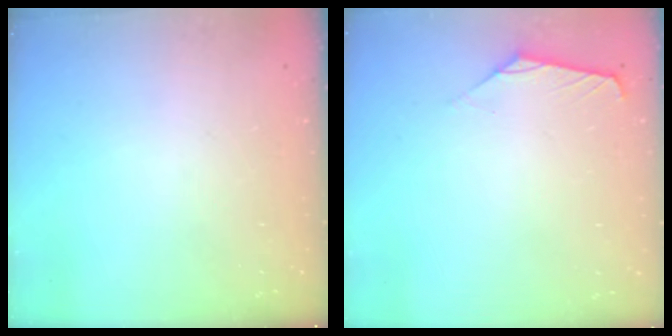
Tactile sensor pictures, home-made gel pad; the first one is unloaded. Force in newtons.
{"total": 1.0, "press": 0.9, "slide": 0.3}